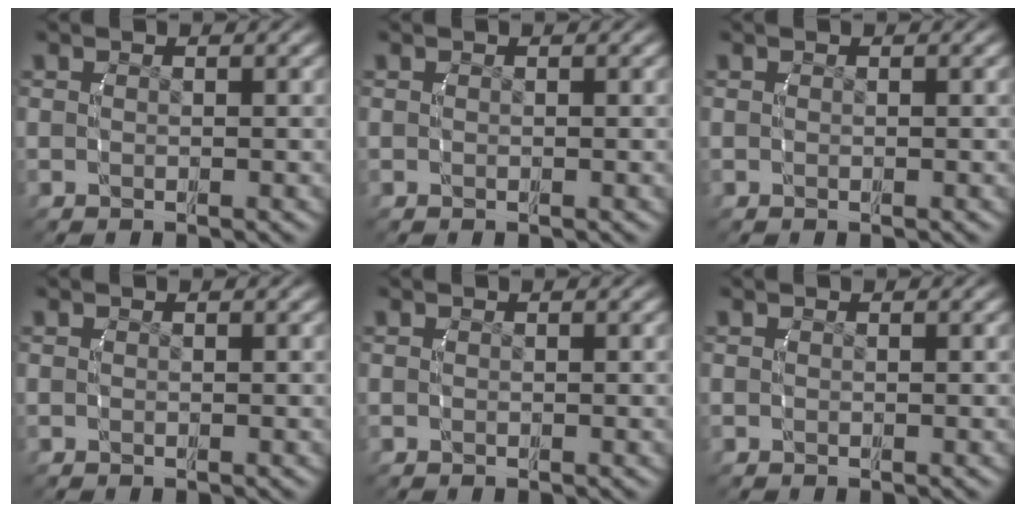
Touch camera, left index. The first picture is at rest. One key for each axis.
{"total": 0.0}
{"total": 0.0}
{"total": 0.0}
{"total": 0.0}
{"total": 0.0}